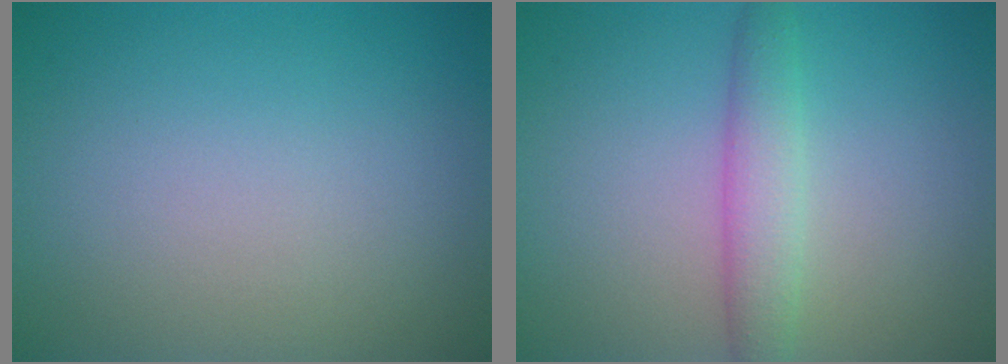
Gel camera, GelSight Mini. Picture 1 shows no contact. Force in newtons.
{"total": 2.9, "press": 2.9, "slide": 0.1}